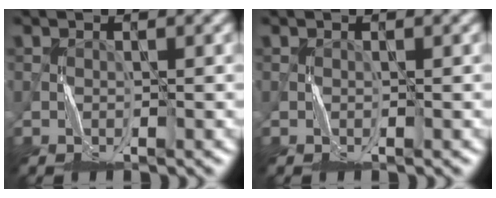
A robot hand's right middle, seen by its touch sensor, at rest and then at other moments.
{"total": 0.0}